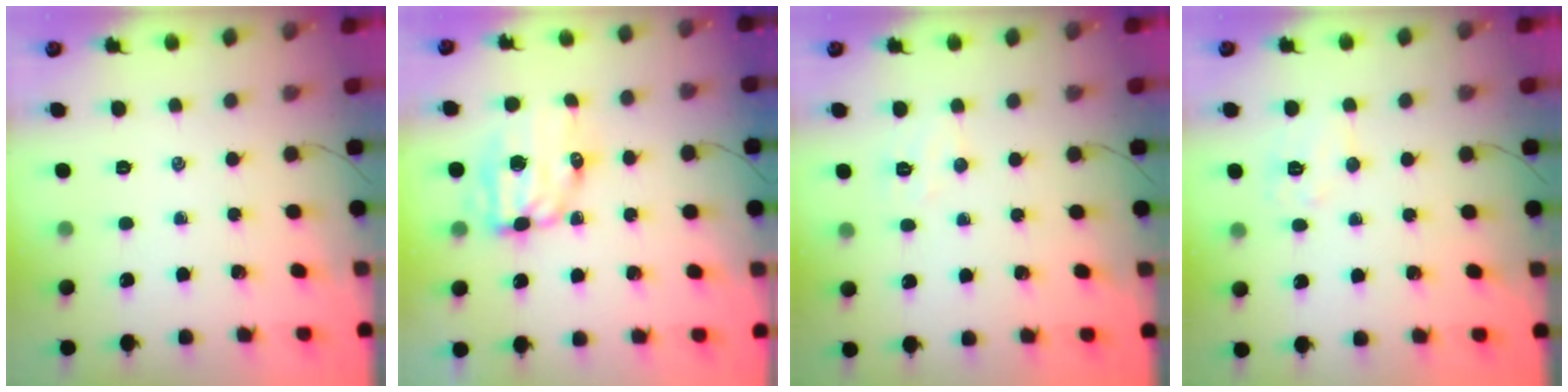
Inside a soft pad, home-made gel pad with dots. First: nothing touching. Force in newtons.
{"total": 9.4, "press": 9.2, "slide": 1.9}
{"total": 5.6, "press": 5.5, "slide": 1.0}
{"total": 6.7, "press": 6.6, "slide": 0.9}